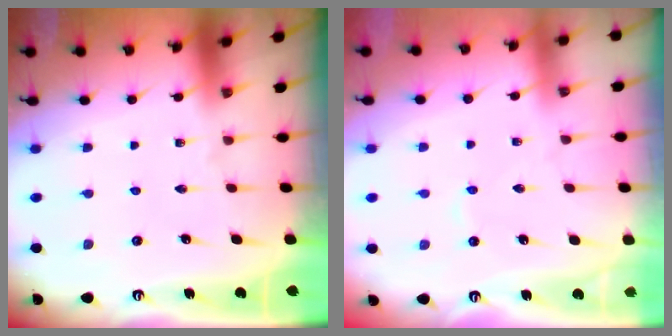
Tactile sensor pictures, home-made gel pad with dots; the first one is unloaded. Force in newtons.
{"total": 2.7, "press": 2.7, "slide": 0.4}